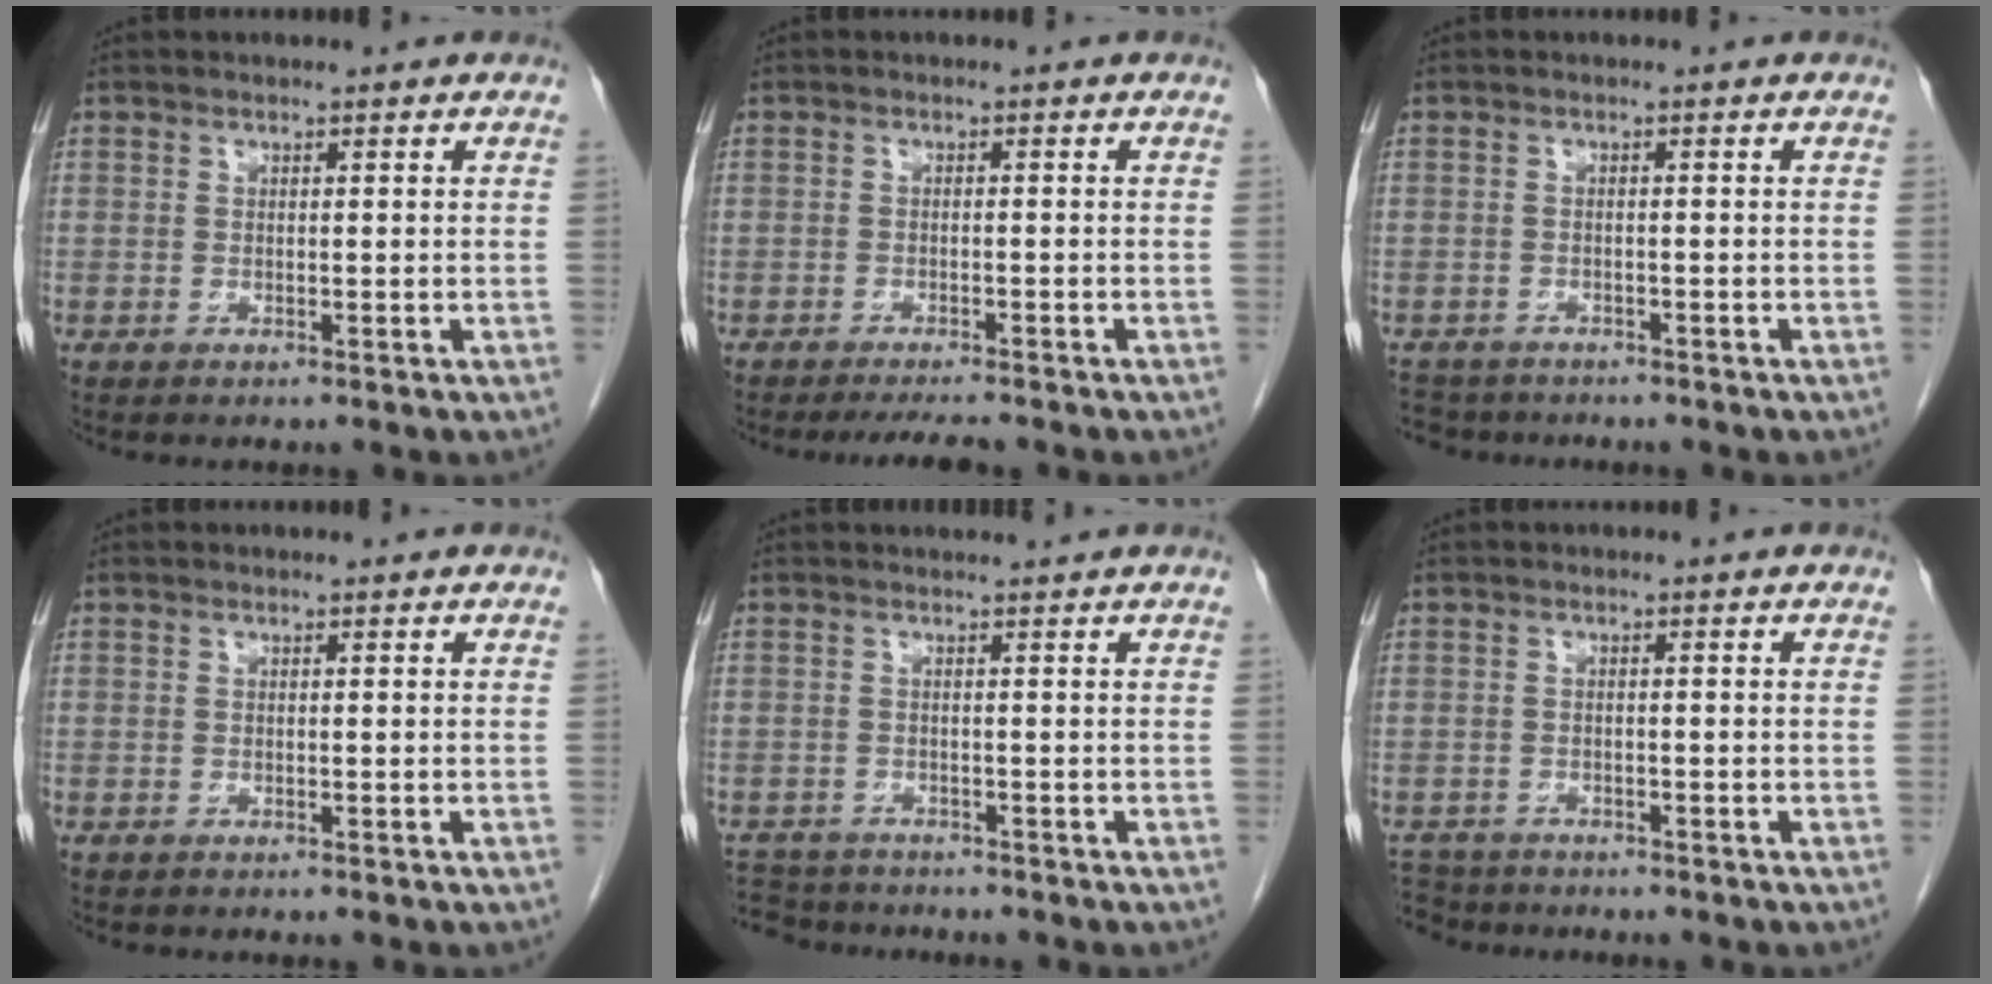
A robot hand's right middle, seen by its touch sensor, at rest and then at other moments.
{"total": 4.0, "force": [-3.6, 0.3, 1.7], "torque": [-0.024, -0.009, -0.055]}
{"total": 5.1, "force": [-4.6, 2.1, 0.7], "torque": [-0.009, -0.002, -0.066]}
{"total": 0.0}
{"total": 5.1, "force": [-3.8, 2.2, 2.6], "torque": [-0.047, 0.024, -0.053]}
{"total": 5.2, "force": [-4.7, 2.1, 0.2], "torque": [-0.006, -0.005, -0.077]}